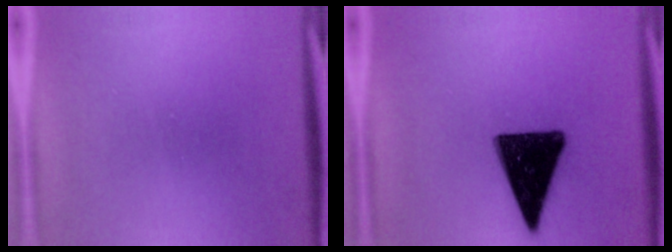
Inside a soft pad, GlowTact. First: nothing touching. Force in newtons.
{"total": 15.8}